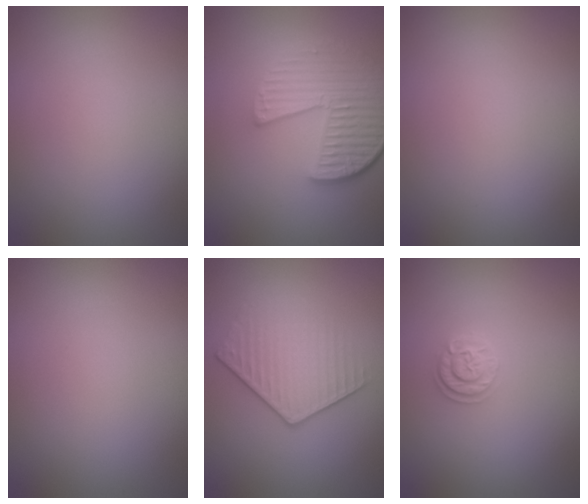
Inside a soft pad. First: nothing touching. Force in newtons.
{"total": 5.8, "press": 4.1, "slide": 4.0}
{"total": 0.0}
{"total": 0.0}
{"total": 3.8, "press": 3.1, "slide": 2.2}
{"total": 1.7, "press": 1.7, "slide": 0.3}